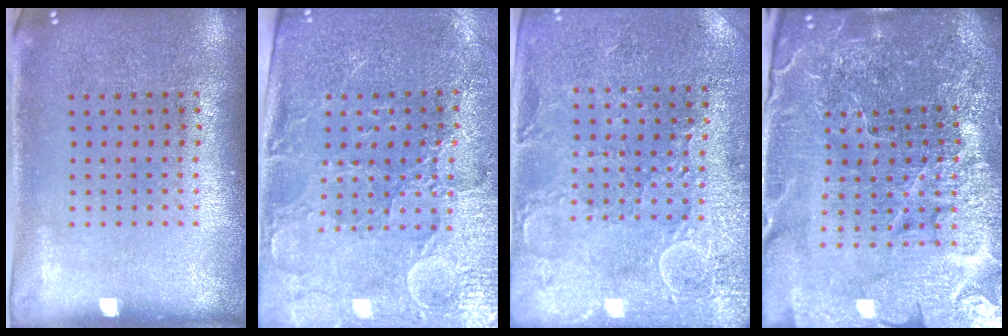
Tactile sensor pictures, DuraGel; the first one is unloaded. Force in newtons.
{"total": 3.4, "press": 3.3, "slide": 1.0}
{"total": 2.9, "press": 2.8, "slide": 0.4}
{"total": 6.6, "press": 5.8, "slide": 3.3}